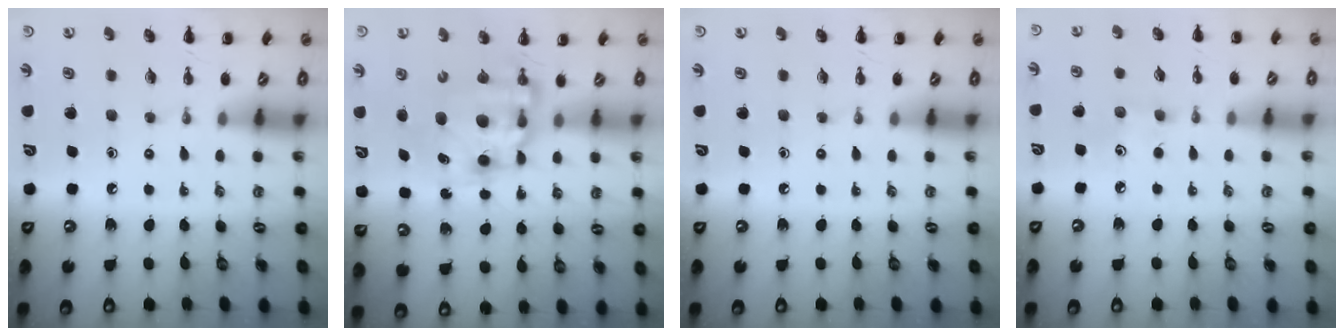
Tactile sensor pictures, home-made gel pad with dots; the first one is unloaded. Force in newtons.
{"total": 8.6, "press": 8.2, "slide": 2.4}
{"total": 0.0}
{"total": 3.8, "press": 3.7, "slide": 1.0}